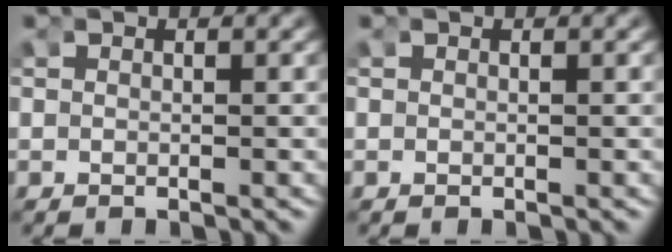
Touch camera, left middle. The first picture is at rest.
{"total": 0.0}